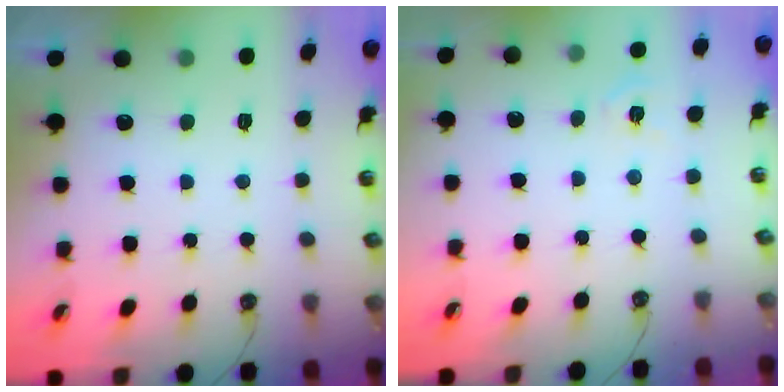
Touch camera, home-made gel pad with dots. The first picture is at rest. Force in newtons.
{"total": 3.1, "press": 3.0, "slide": 0.3}